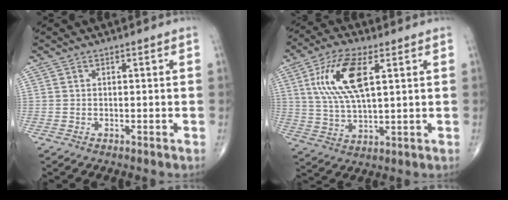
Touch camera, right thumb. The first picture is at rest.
{"total": 13.1, "force": [4.2, 5.2, 11.3], "torque": [-0.228, -0.004, 0.081]}